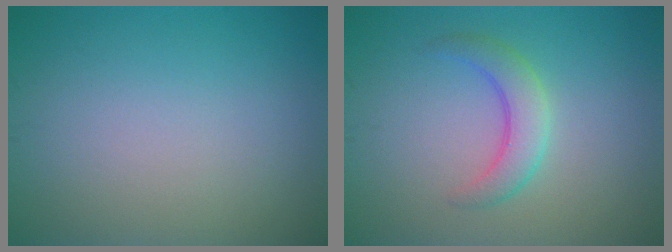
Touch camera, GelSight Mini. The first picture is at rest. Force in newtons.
{"total": 3.0, "press": 3.0, "slide": 0.2}